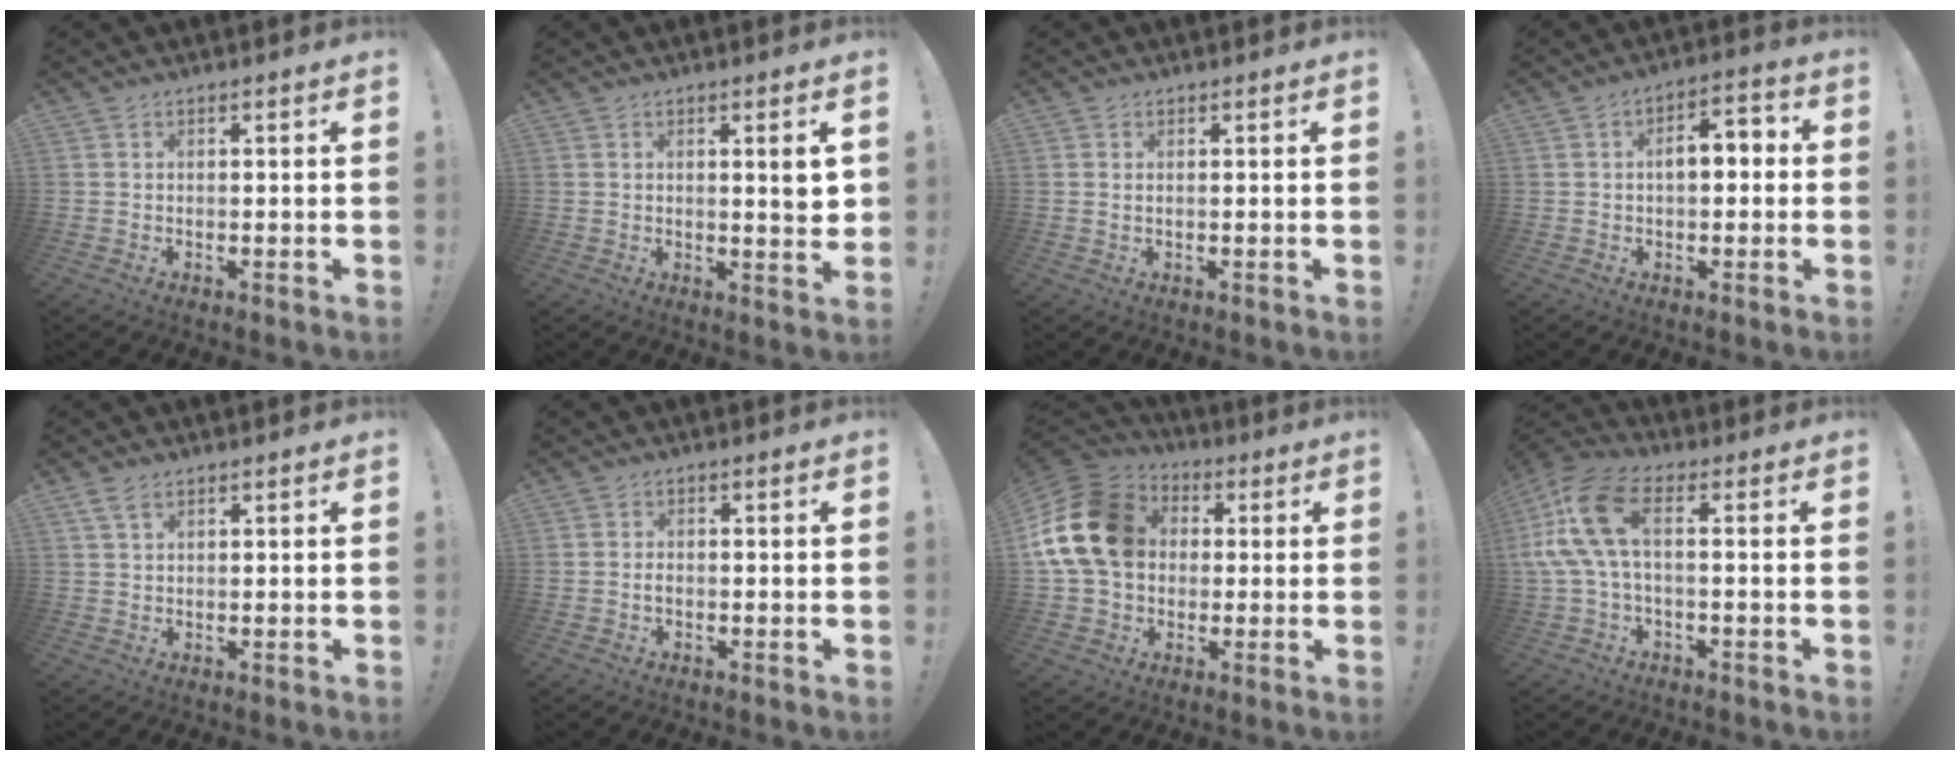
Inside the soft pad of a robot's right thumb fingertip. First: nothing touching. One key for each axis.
{"total": 4.5, "fx": 1.2, "fy": 0.5, "fz": 4.2, "tx": -0.046, "ty": -0.015, "tz": 0.015}
{"total": 0.8, "fx": 0.5, "fy": 0.2, "fz": 0.6, "tx": -0.012, "ty": 0.001, "tz": 0.009}
{"total": 6.9, "fx": -0.2, "fy": 3.9, "fz": 5.7, "tx": -0.080, "ty": 0.010, "tz": -0.009}
{"total": 3.4, "fx": 2.0, "fy": 1.5, "fz": 2.3, "tx": -0.043, "ty": -0.002, "tz": 0.037}
{"total": 0.9, "fx": -0.6, "fy": 0.5, "fz": 0.4, "tx": -0.016, "ty": 0.007, "tz": -0.010}
{"total": 19.7, "fx": 3.1, "fy": 15.1, "fz": 12.3, "tx": -0.227, "ty": 0.011, "tz": 0.065}
{"total": 13.9, "fx": 1.5, "fy": 6.8, "fz": 12.0, "tx": -0.252, "ty": 0.011, "tz": 0.030}